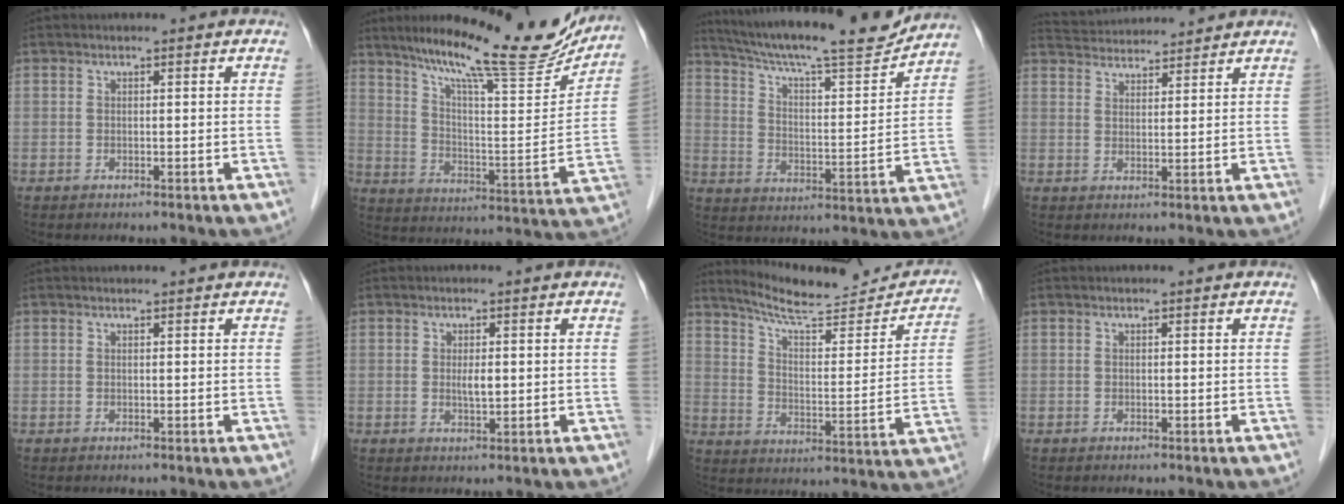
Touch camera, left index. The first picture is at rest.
{"total": 22.3, "force": [18.6, 2.6, 12.0], "torque": [-0.194, -0.018, 0.269]}
{"total": 19.5, "force": [17.7, 1.3, 7.9], "torque": [-0.140, -0.012, 0.265]}
{"total": 8.5, "force": [8.4, 0.6, 1.4], "torque": [-0.033, 0.033, 0.131]}
{"total": 1.1, "force": [1.1, -0.1, 0.2], "torque": [-0.008, 0.006, 0.016]}
{"total": 1.8, "force": [0.3, 0.5, 1.7], "torque": [-0.033, -0.003, 0.007]}
{"total": 18.6, "force": [17.2, 2.4, 6.5], "torque": [-0.092, -0.031, 0.239]}
{"total": 0.0}